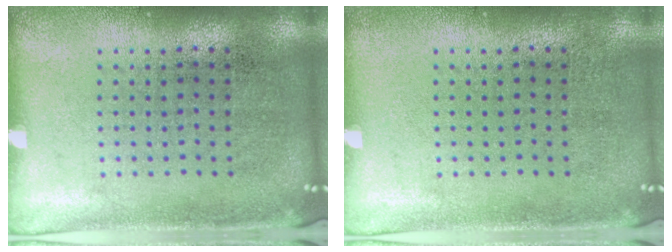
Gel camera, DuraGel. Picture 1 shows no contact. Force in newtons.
{"total": 0.0}